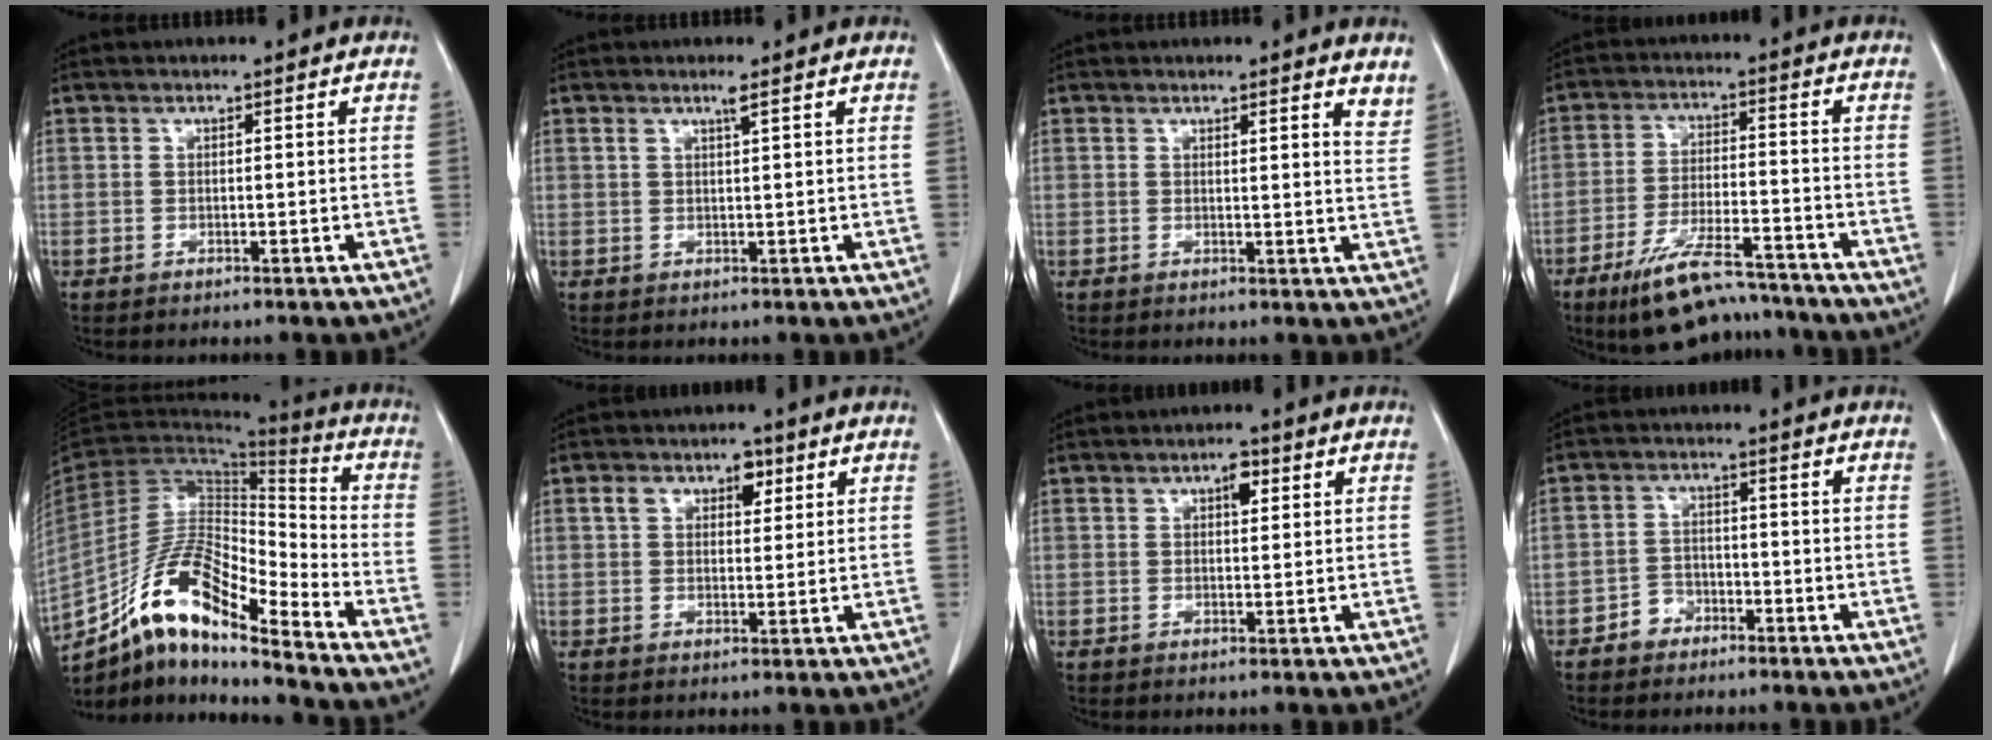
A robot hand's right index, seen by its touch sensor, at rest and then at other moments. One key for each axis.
{"total": 1.3, "fx": 0.8, "fy": -0.3, "fz": 1.0, "tx": -0.023, "ty": -0.001, "tz": 0.017}
{"total": 3.8, "fx": 3.2, "fy": 0.3, "fz": 1.9, "tx": -0.024, "ty": -0.020, "tz": 0.025}
{"total": 12.4, "fx": -9.9, "fy": 3.1, "fz": 6.7, "tx": -0.122, "ty": -0.007, "tz": -0.167}
{"total": 15.7, "fx": -12.0, "fy": 2.8, "fz": 9.8, "tx": -0.182, "ty": 0.026, "tz": -0.216}
{"total": 5.5, "fx": 2.5, "fy": 3.3, "fz": 3.7, "tx": -0.057, "ty": 0.018, "tz": 0.041}
{"total": 2.6, "fx": 1.2, "fy": 1.2, "fz": 2.0, "tx": -0.030, "ty": 0.005, "tz": 0.018}
{"total": 3.2, "fx": -2.1, "fy": 2.4, "fz": 0.6, "tx": -0.008, "ty": 0.012, "tz": -0.040}